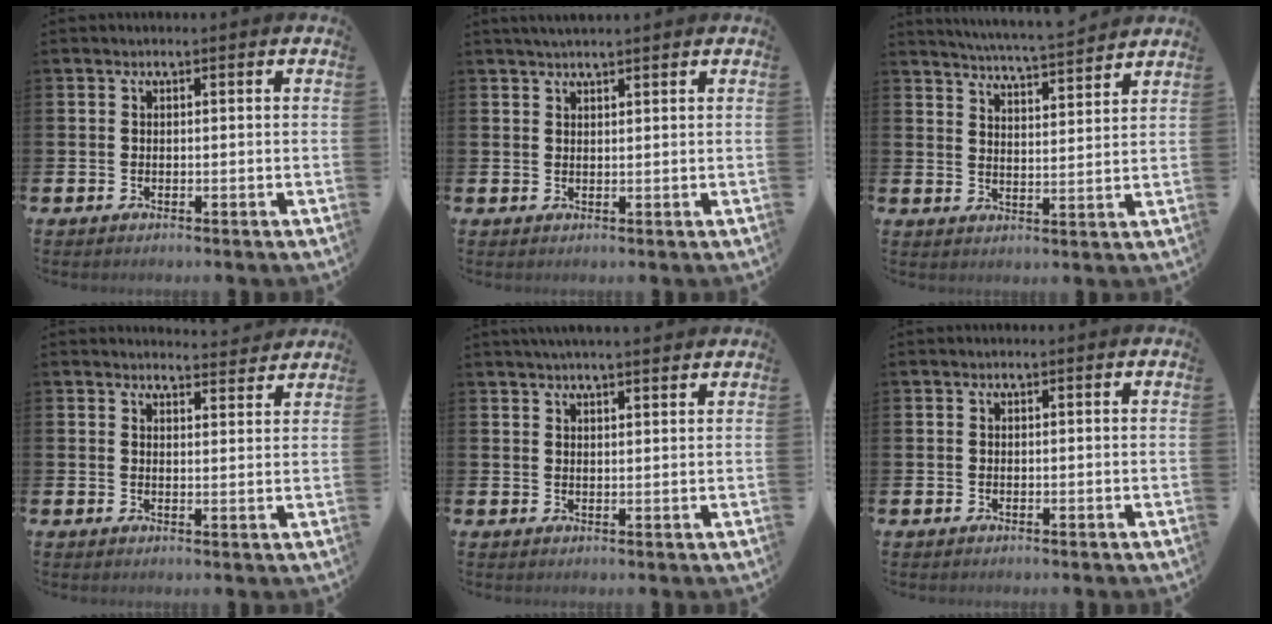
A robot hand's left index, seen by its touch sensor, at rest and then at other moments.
{"total": 2.1, "force": [1.9, 0.1, 0.8], "torque": [-0.013, -0.002, 0.034]}
{"total": 5.5, "force": [5.4, -0.5, 0.7], "torque": [-0.034, -0.036, 0.094]}
{"total": 3.3, "force": [3.3, 0.2, 0.0], "torque": [0.006, -0.025, 0.057]}
{"total": 3.1, "force": [3.0, -0.1, 0.9], "torque": [-0.020, -0.009, 0.054]}
{"total": 0.0}